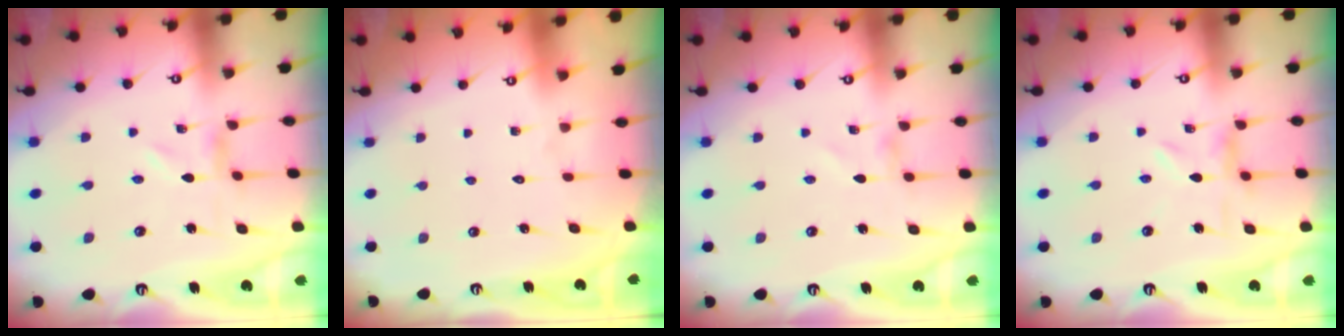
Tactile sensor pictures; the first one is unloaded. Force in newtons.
{"total": 1.6, "press": 1.6, "slide": 0.1}
{"total": 1.1, "press": 1.1, "slide": 0.0}
{"total": 2.0, "press": 2.0, "slide": 0.3}